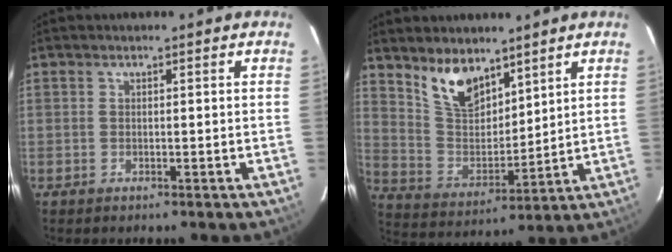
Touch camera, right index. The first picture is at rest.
{"total": 10.9, "force": [7.8, 5.1, 5.6], "torque": [-0.108, 0.003, 0.162]}